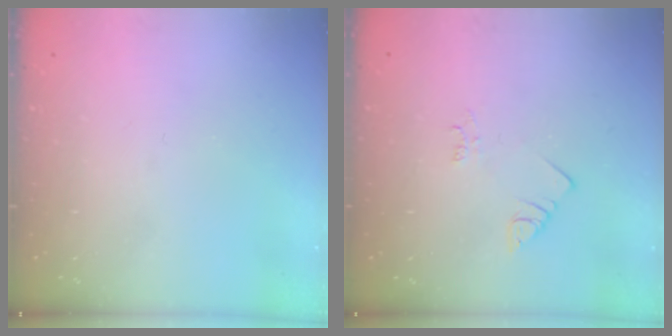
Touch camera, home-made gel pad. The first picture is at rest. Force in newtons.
{"total": 2.5, "press": 2.5, "slide": 0.5}